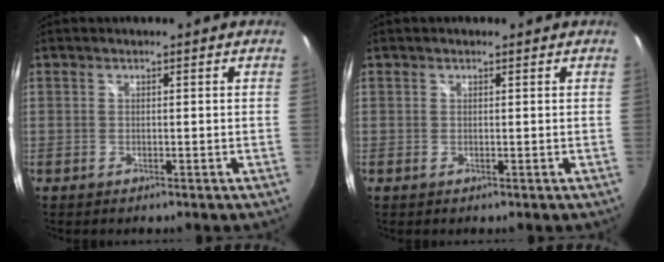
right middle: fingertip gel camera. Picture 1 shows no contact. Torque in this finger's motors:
{"motor_torque": [0.71, -0.80, 0.32, 0.04]}